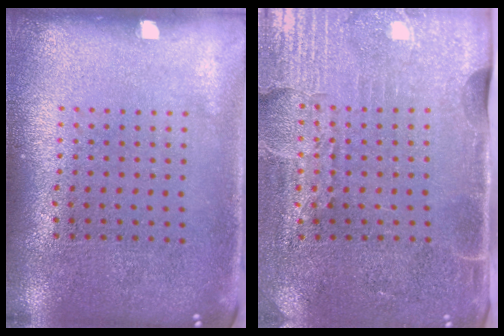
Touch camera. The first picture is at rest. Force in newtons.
{"total": 4.3, "press": 3.6, "slide": 2.3}